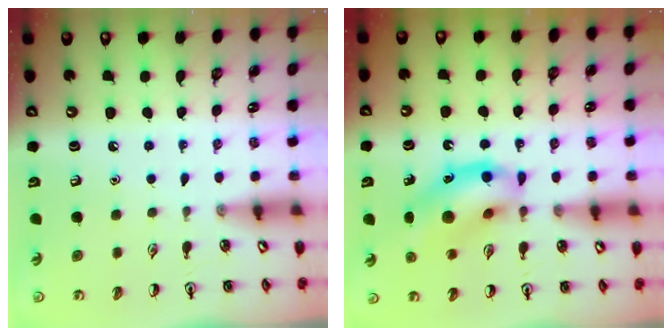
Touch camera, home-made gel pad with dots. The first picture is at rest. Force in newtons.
{"total": 14.2, "press": 13.7, "slide": 3.9}